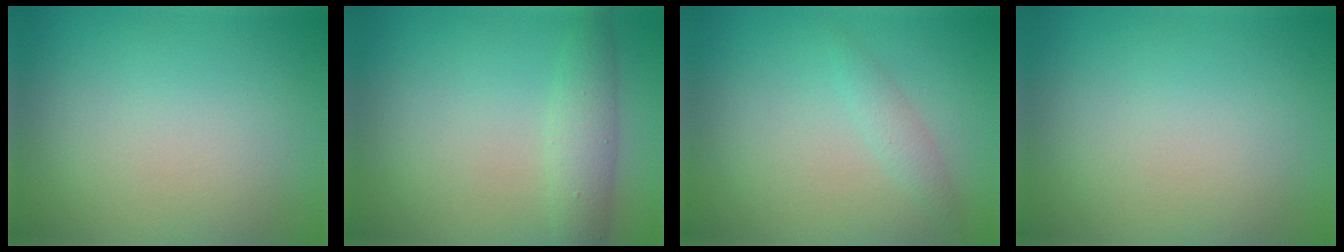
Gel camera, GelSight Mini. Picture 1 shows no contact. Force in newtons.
{"total": 2.8, "press": 2.8, "slide": 0.0}
{"total": 1.3, "press": 1.3, "slide": 0.0}
{"total": 0.0}